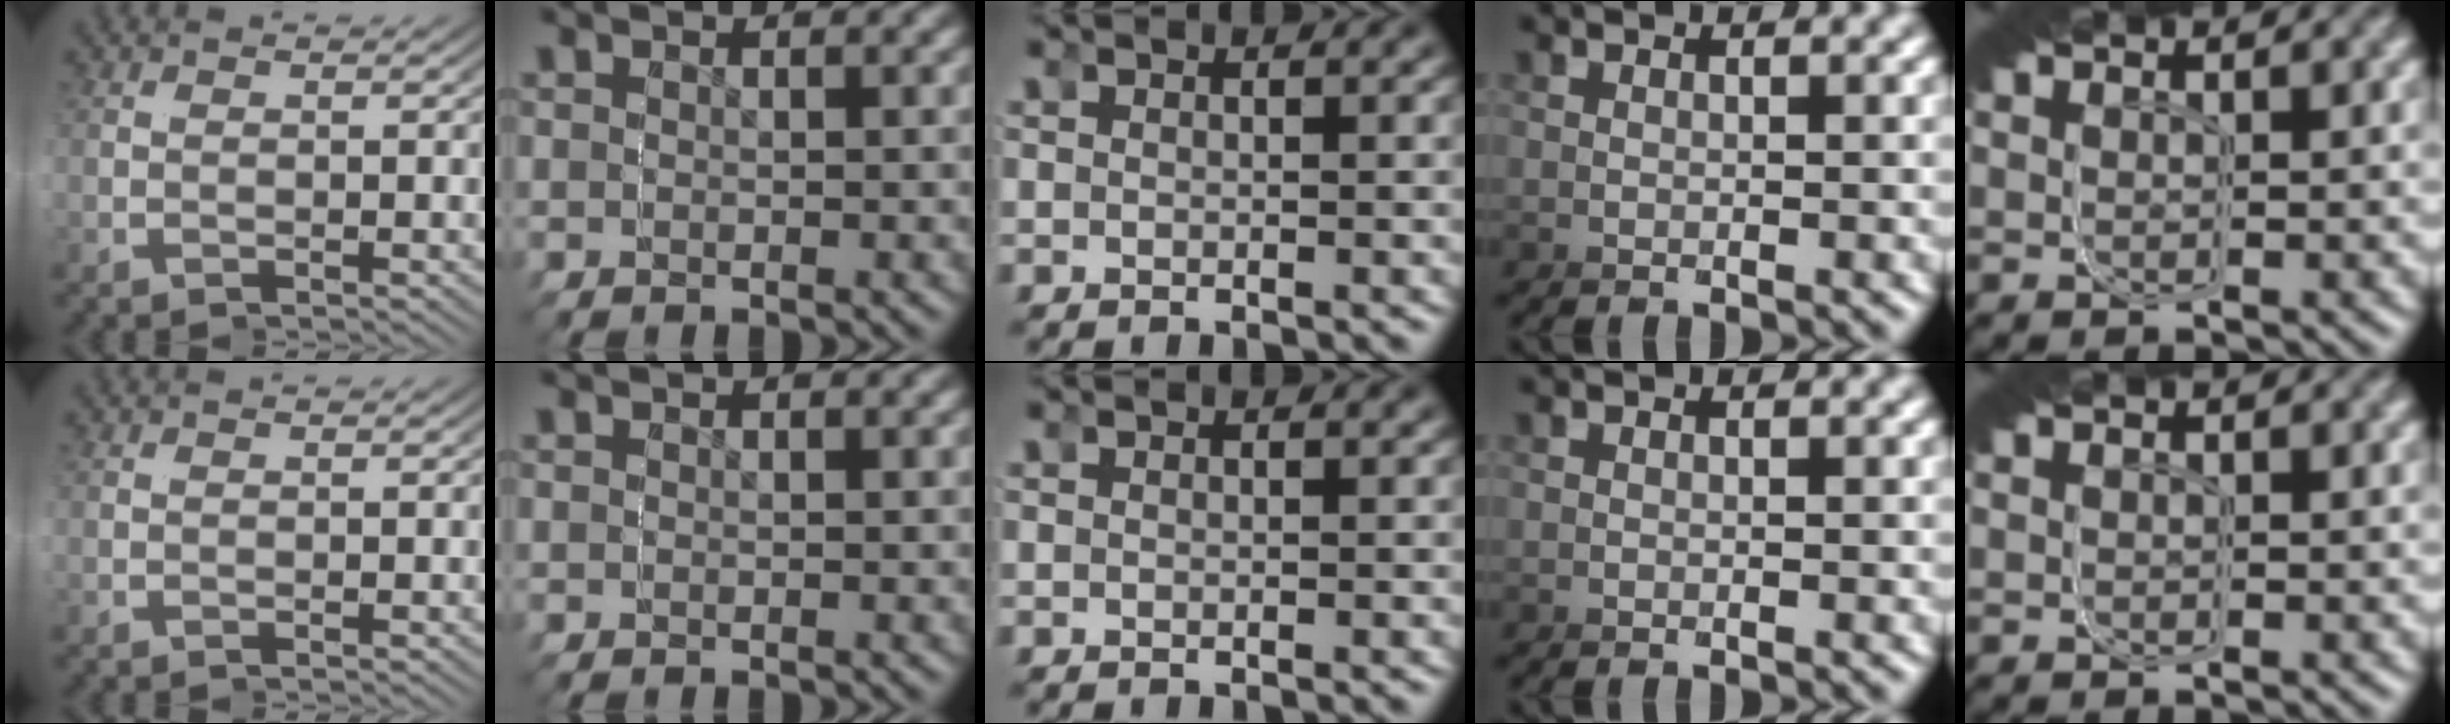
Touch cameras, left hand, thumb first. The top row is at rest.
{"little": {"total": 0.6, "force": [-0.4, -0.2, -0.3], "torque": [0.003, -0.003, -0.004]}}